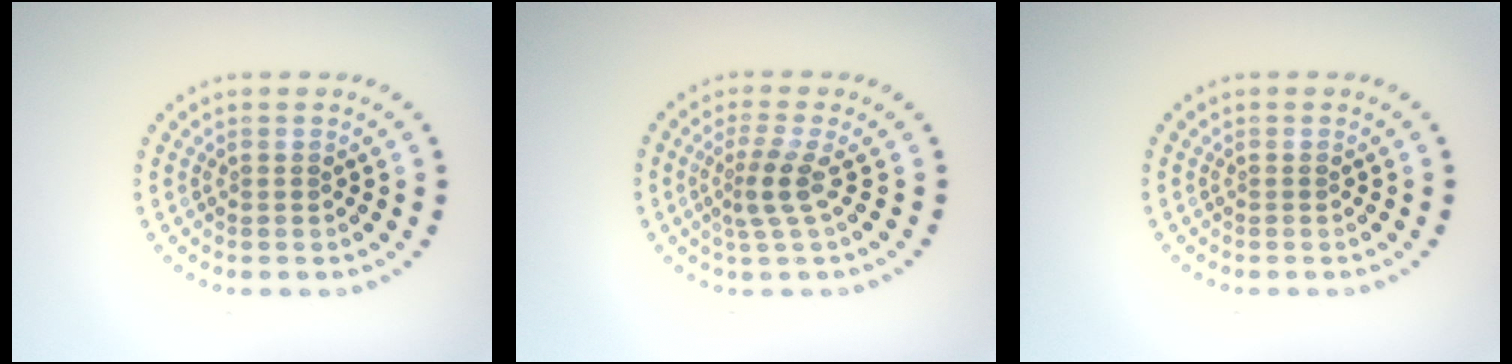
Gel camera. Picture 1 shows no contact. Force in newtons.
{"total": 2.4, "press": 1.7, "slide": 1.7}
{"total": 0.0}